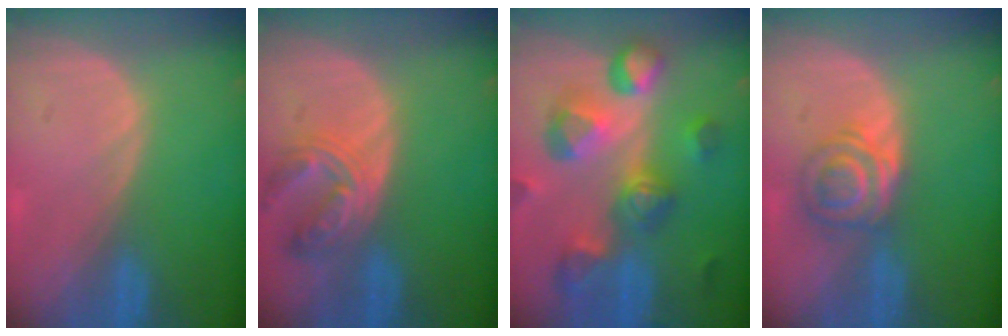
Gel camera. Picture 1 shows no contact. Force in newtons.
{"total": 6.6, "press": 6.4, "slide": 1.7}
{"total": 11.2, "press": 10.0, "slide": 5.0}
{"total": 5.9, "press": 5.5, "slide": 2.2}